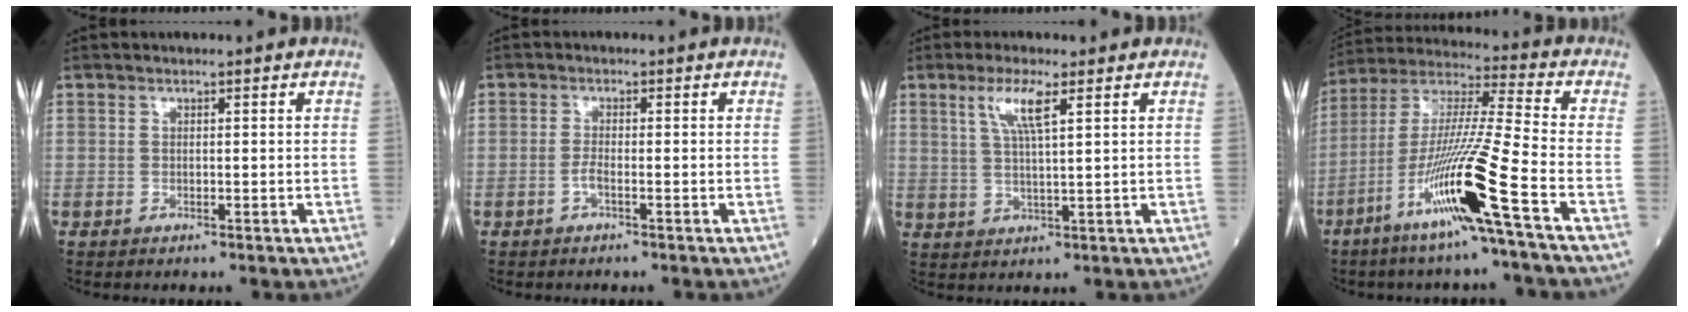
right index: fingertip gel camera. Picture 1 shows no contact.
{"total": 1.4, "force": [-0.7, 0.3, 1.2], "torque": [-0.026, 0.000, -0.013]}
{"total": 5.5, "force": [2.6, 0.3, 4.8], "torque": [-0.103, 0.001, 0.053]}
{"total": 16.1, "force": [-7.4, -1.6, 14.2], "torque": [-0.285, -0.021, -0.143]}